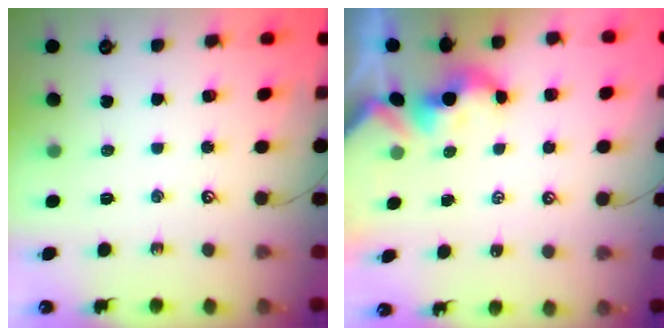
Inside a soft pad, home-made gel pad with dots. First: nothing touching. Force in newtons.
{"total": 1.7, "press": 1.6, "slide": 0.3}